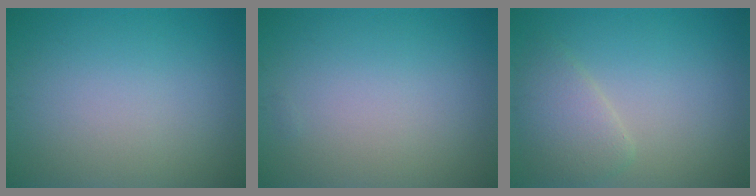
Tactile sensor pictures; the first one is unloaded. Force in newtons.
{"total": 0.0}
{"total": 2.9, "press": 2.8, "slide": 0.4}